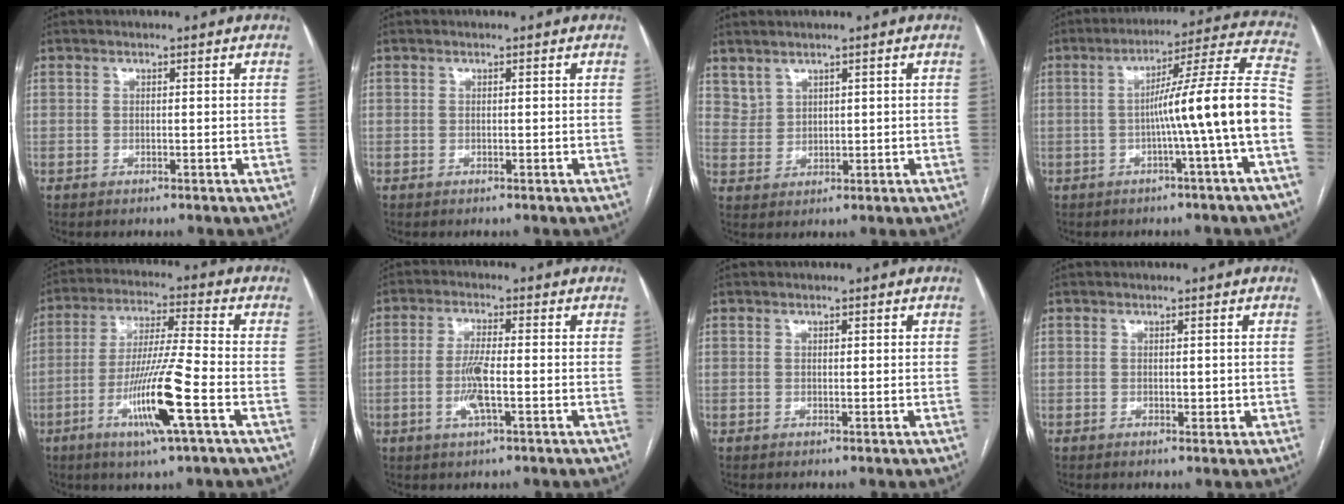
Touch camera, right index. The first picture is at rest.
{"total": 0.0}
{"total": 3.0, "force": [2.5, 1.5, 0.5], "torque": [-0.010, 0.005, 0.060]}
{"total": 14.0, "force": [-3.1, -2.1, 13.5], "torque": [-0.187, 0.024, -0.053]}
{"total": 12.6, "force": [-4.7, -0.4, 11.6], "torque": [-0.228, -0.014, -0.090]}
{"total": 5.3, "force": [-1.3, 0.7, 5.1], "torque": [-0.107, -0.006, -0.023]}
{"total": 0.6, "force": [0.2, 0.0, 0.6], "torque": [-0.011, 0.001, 0.001]}
{"total": 1.0, "force": [0.0, 0.6, 0.8], "torque": [-0.011, -0.002, 0.002]}